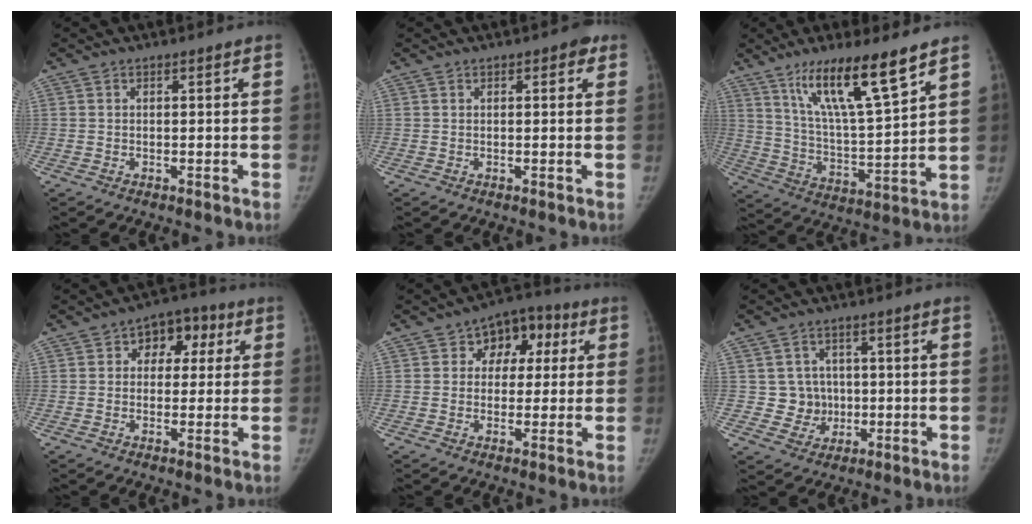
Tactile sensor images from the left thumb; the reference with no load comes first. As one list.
[{"total": 2.0, "force": [0.9, 1.0, 1.5], "torque": [-0.010, 0.001, 0.007]}, {"total": 15.9, "force": [10.4, 2.2, 11.8], "torque": [-0.197, -0.060, 0.194]}, {"total": 7.8, "force": [2.2, 5.8, 4.7], "torque": [-0.013, 0.011, 0.020]}, {"total": 9.1, "force": [2.6, 7.0, 5.2], "torque": [-0.015, 0.014, 0.026]}, {"total": 5.8, "force": [0.1, 5.8, 0.8], "torque": [0.025, 0.011, 0.005]}]